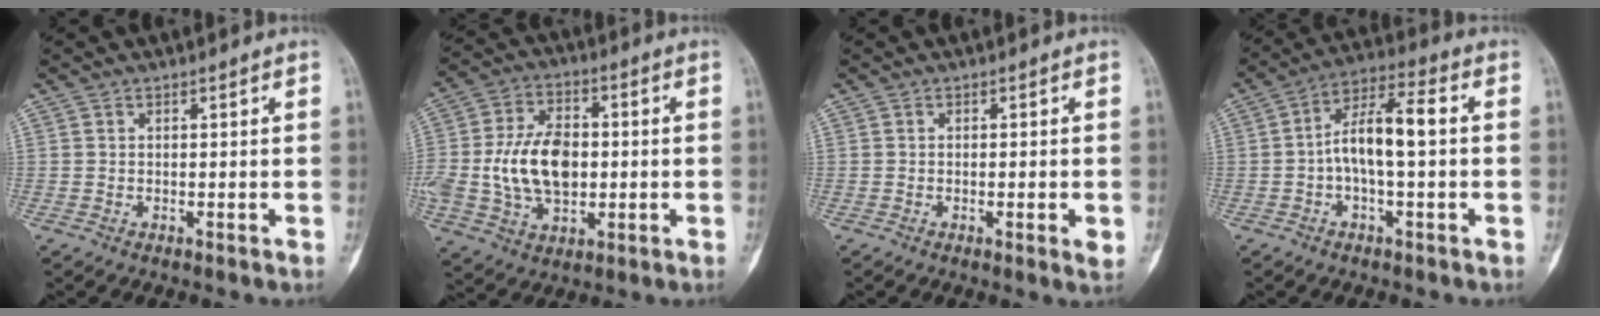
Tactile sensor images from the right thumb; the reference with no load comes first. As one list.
[{"total": 15.1, "force": [-0.5, 9.9, 11.4], "torque": [-0.196, 0.012, -0.002]}, {"total": 3.1, "force": [-0.6, 0.6, 3.0], "torque": [-0.048, -0.007, -0.009]}, {"total": 10.2, "force": [-0.1, 2.7, 9.8], "torque": [-0.194, 0.034, -0.007]}]